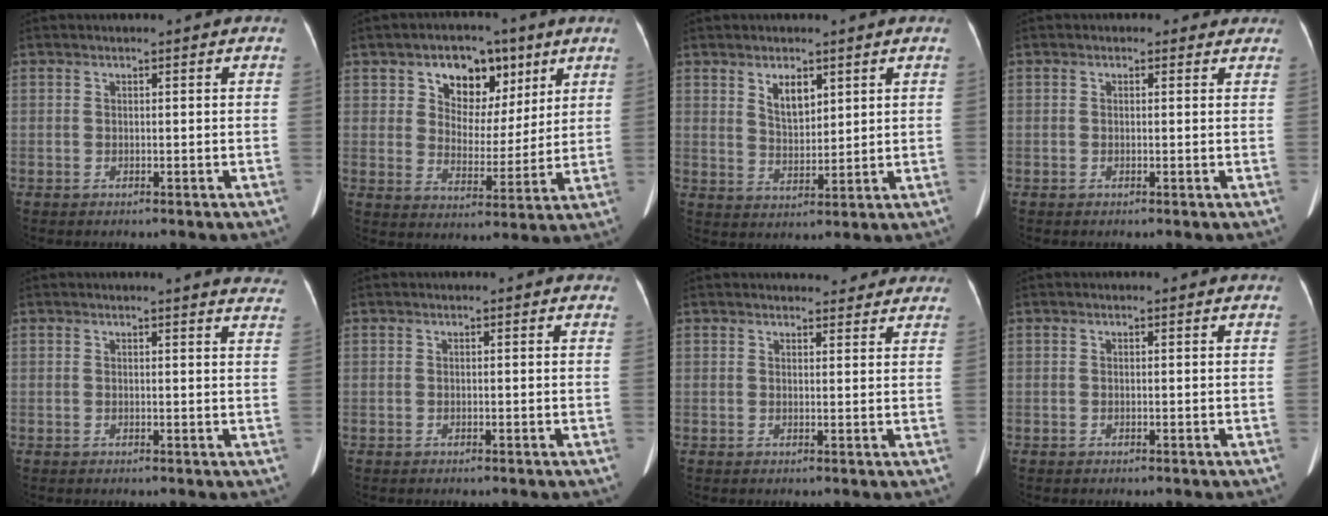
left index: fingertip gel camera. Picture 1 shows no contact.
{"total": 9.5, "force": [5.0, 6.2, 5.1], "torque": [-0.075, 0.022, 0.082]}
{"total": 4.5, "force": [2.5, 2.1, 3.1], "torque": [-0.057, 0.004, 0.049]}
{"total": 1.4, "force": [1.0, 1.0, 0.3], "torque": [0.003, 0.005, 0.002]}
{"total": 8.8, "force": [8.5, 0.8, 2.2], "torque": [-0.001, -0.035, 0.060]}
{"total": 0.5, "force": [0.5, 0.2, 0.1], "torque": [-0.005, -0.001, -0.004]}
{"total": 7.7, "force": [7.1, 2.1, 2.1], "torque": [-0.008, 0.003, 0.072]}
{"total": 0.0}